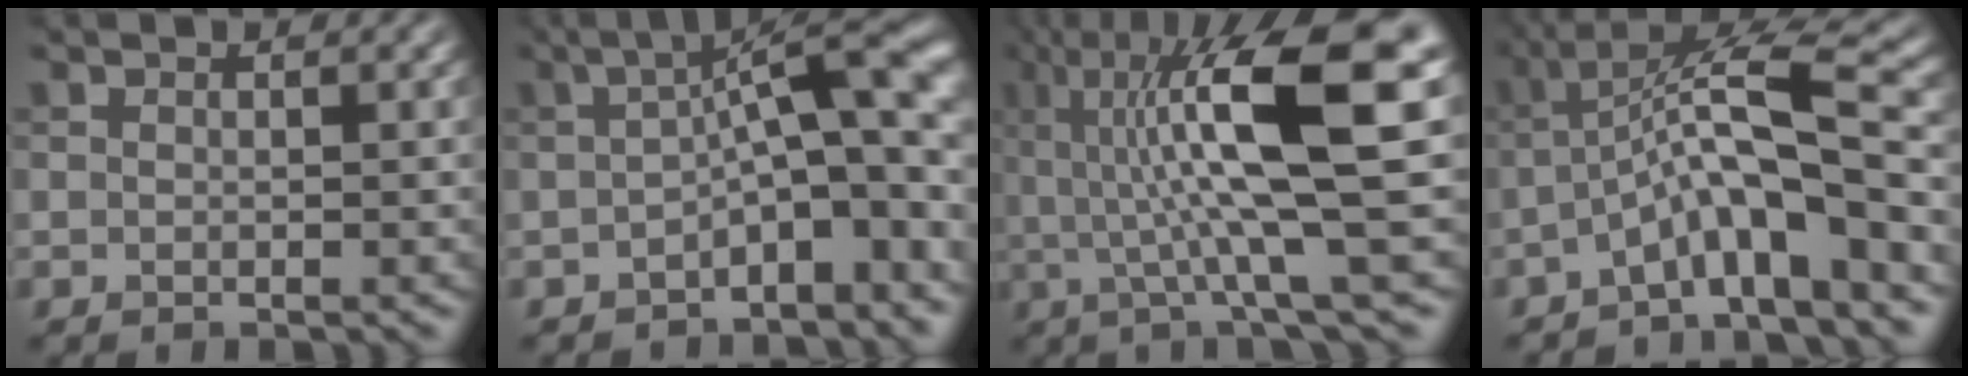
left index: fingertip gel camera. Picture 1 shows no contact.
{"total": 10.0, "force": [-1.6, 2.9, 9.5], "torque": [-0.124, 0.020, -0.029]}
{"total": 12.8, "force": [2.4, 2.8, 12.2], "torque": [-0.195, 0.012, 0.042]}
{"total": 8.5, "force": [-2.6, 1.7, 8.0], "torque": [-0.125, 0.026, -0.057]}